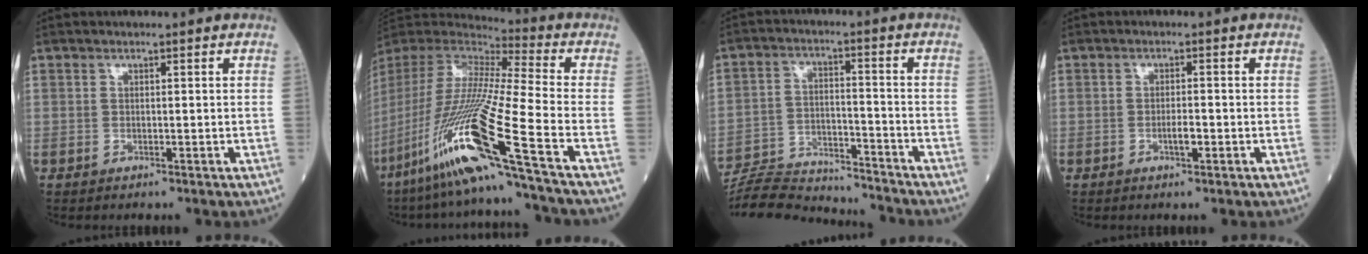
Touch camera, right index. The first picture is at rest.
{"total": 23.5, "force": [-12.6, -1.7, 19.7], "torque": [-0.430, -0.054, -0.248]}
{"total": 15.1, "force": [-14.8, 1.3, 2.7], "torque": [-0.049, 0.012, -0.234]}
{"total": 2.0, "force": [-0.8, 0.4, 1.8], "torque": [-0.029, 0.000, -0.014]}